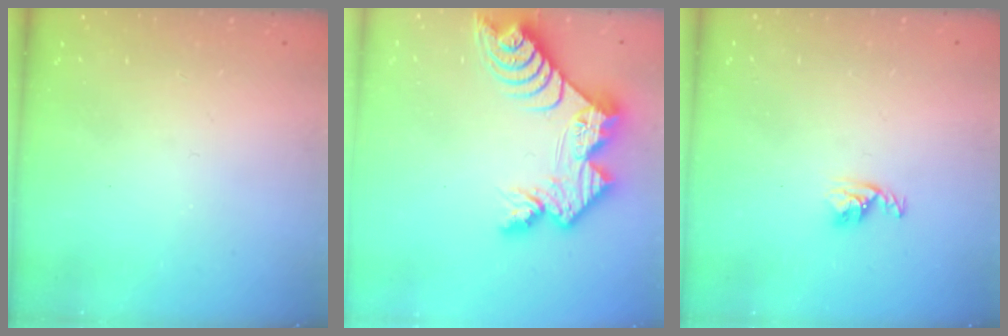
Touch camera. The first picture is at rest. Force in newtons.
{"total": 13.9, "press": 13.9, "slide": 1.0}
{"total": 3.7, "press": 3.6, "slide": 0.6}